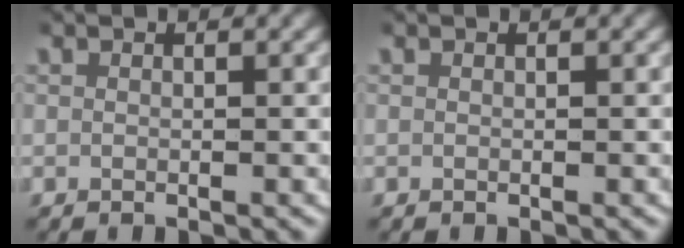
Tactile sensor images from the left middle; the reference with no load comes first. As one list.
[{"total": 0.0}]